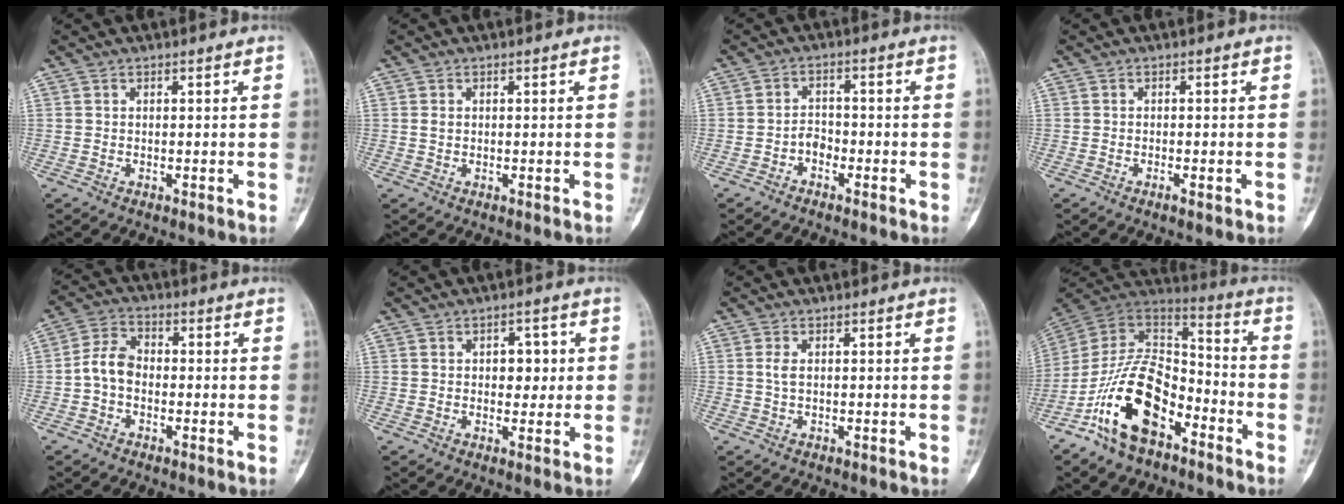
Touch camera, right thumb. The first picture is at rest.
{"total": 0.9, "force": [0.1, 0.7, 0.5], "torque": [-0.010, 0.001, 0.003]}
{"total": 2.4, "force": [-1.5, 1.7, 0.8], "torque": [-0.001, 0.018, -0.033]}
{"total": 1.7, "force": [-0.8, 0.5, 1.4], "torque": [-0.025, 0.001, -0.012]}
{"total": 6.0, "force": [-1.2, 4.3, 4.1], "torque": [-0.068, 0.021, -0.036]}
{"total": 4.6, "force": [0.6, 3.1, 3.2], "torque": [-0.014, 0.002, 0.006]}
{"total": 3.4, "force": [0.0, 1.6, 3.0], "torque": [-0.076, 0.005, -0.003]}
{"total": 18.9, "force": [-9.5, 10.3, 12.7], "torque": [-0.214, 0.086, -0.178]}